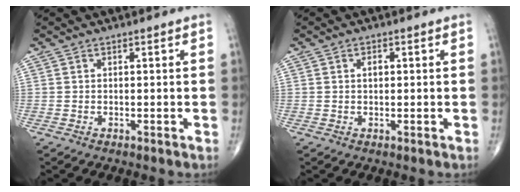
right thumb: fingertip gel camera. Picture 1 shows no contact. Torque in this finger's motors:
{"motor_torque": [-0.59, 0.71, 0.33, 0.28, 0.02]}